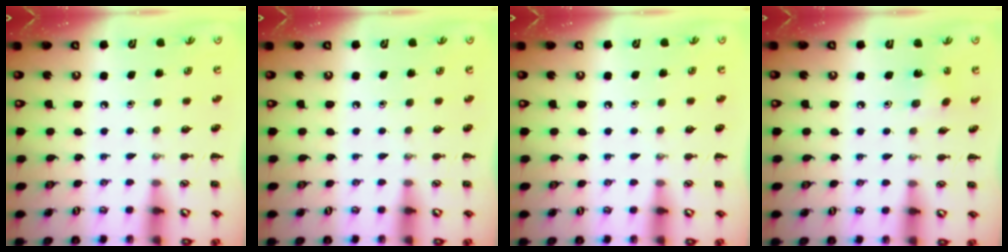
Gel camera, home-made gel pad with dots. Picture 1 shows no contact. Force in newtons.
{"total": 0.0}
{"total": 0.5, "press": 0.1, "slide": 0.5}
{"total": 1.5, "press": 1.5, "slide": 0.5}